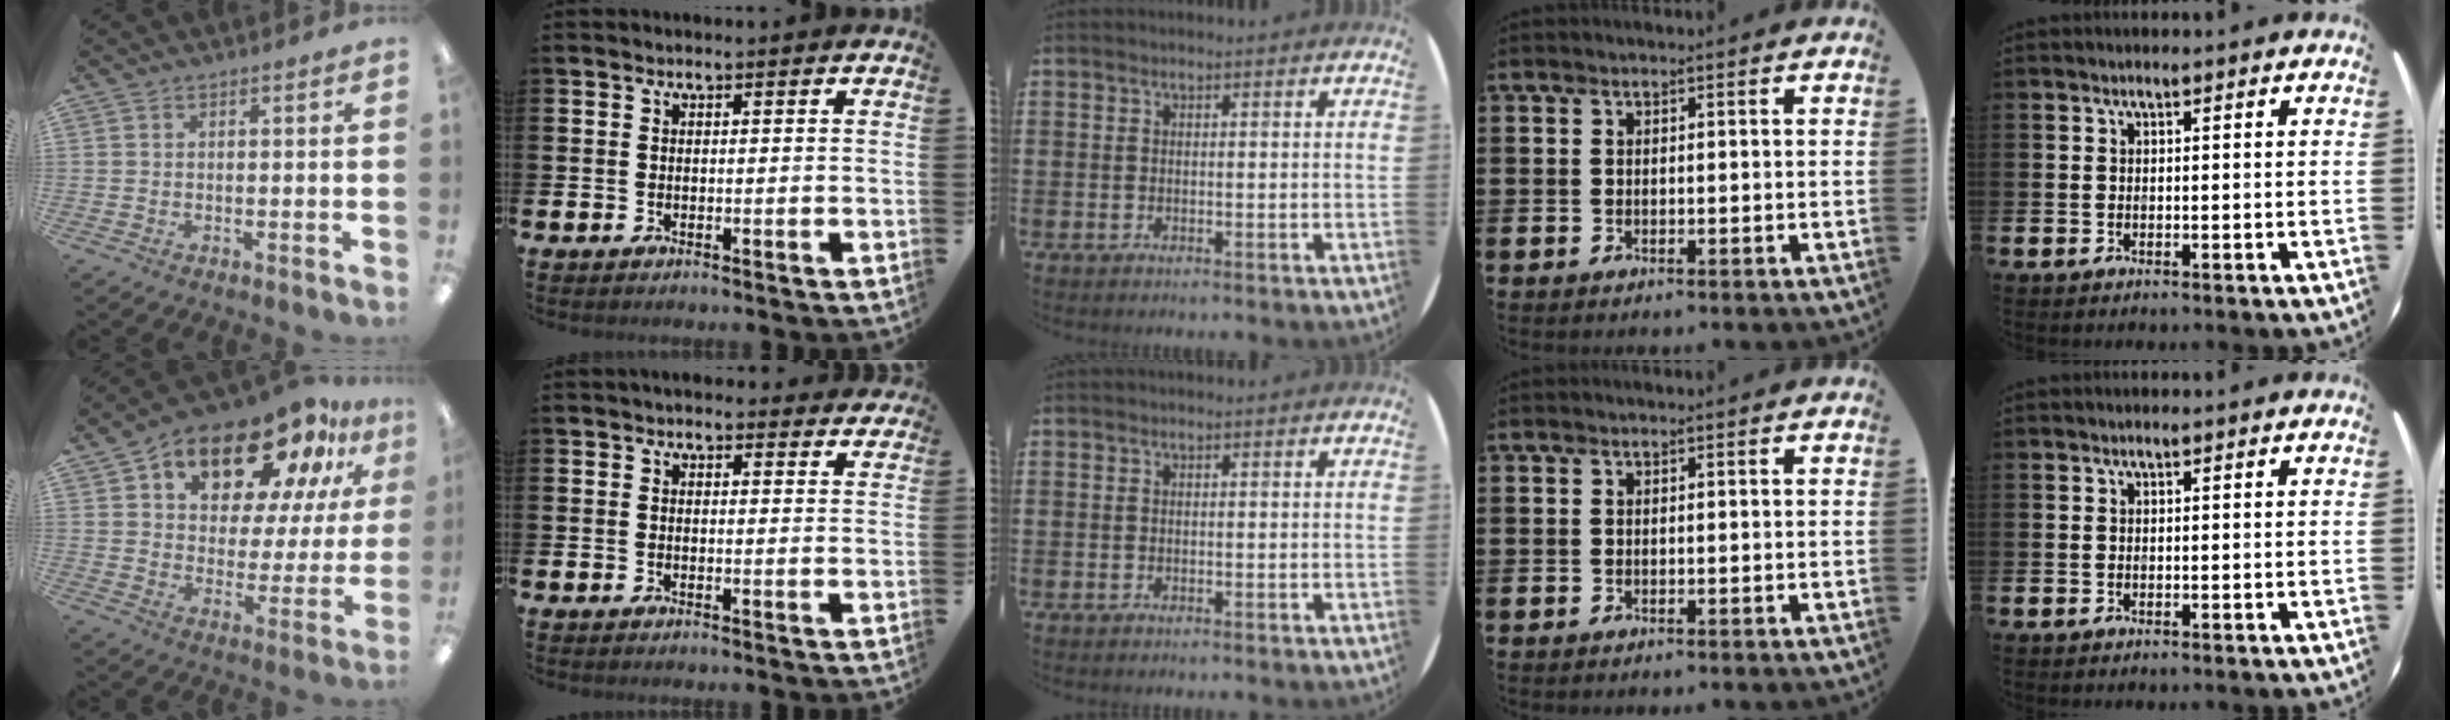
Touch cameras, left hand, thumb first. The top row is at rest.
{"thumb": {"total": 18.5, "force": [13.4, 8.8, 9.2], "torque": [-0.150, -0.090, 0.229]}, "index": {"total": 2.0, "force": [2.0, 0.6, 0.2], "torque": [0.003, -0.007, 0.034]}}